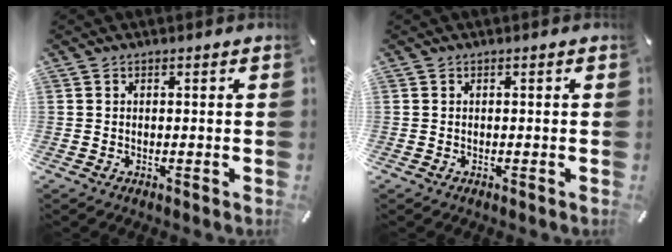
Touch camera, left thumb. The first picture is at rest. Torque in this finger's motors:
{"motor_torque": [-0.01, 0.01, 0.00, 0.00, 0.00]}